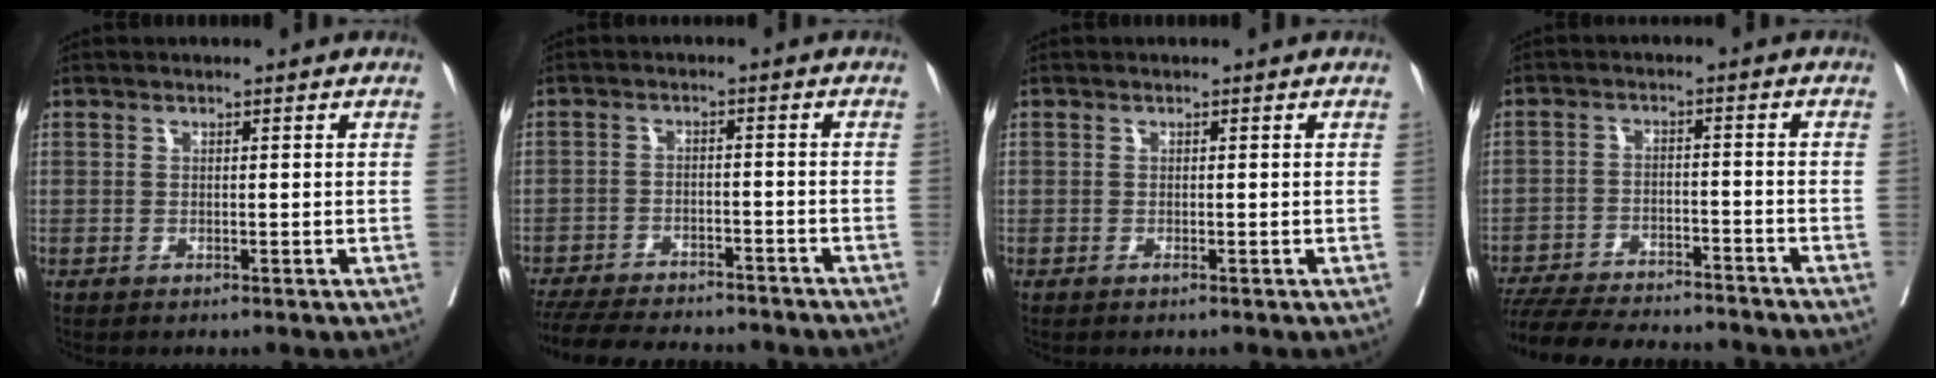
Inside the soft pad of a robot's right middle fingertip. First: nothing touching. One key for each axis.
{"total": 16.7, "fx": -14.9, "fy": 3.4, "fz": 6.7, "tx": -0.147, "ty": -0.021, "tz": -0.207}
{"total": 0.0}
{"total": 17.9, "fx": -16.4, "fy": 2.5, "fz": 6.6, "tx": -0.135, "ty": -0.021, "tz": -0.240}